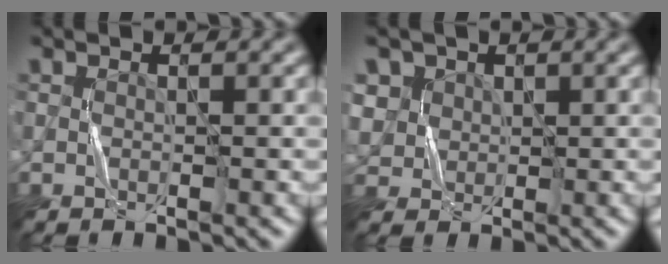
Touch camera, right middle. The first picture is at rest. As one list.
[{"total": 3.6, "force": [1.4, 3.1, 1.0], "torque": [-0.046, 0.005, 0.043]}]